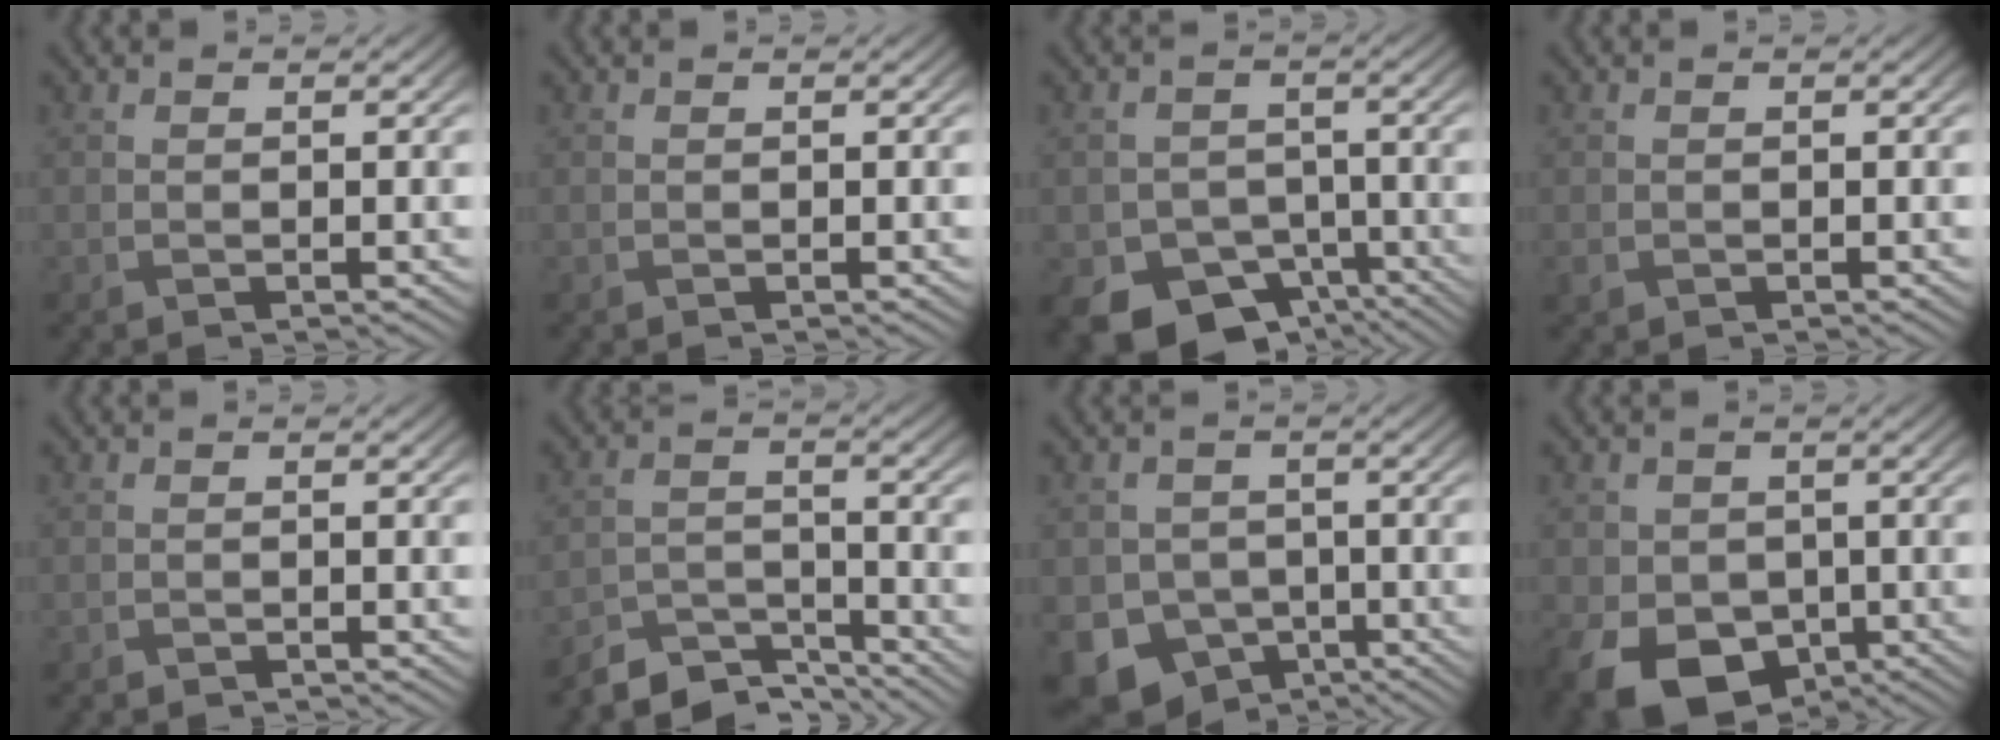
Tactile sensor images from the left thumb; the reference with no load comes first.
{"total": 0.0}
{"total": 10.5, "force": [-6.5, 7.1, 4.3], "torque": [-0.076, -0.027, -0.101]}
{"total": 0.9, "force": [-0.5, 0.7, 0.3], "torque": [-0.009, -0.007, -0.011]}
{"total": 0.8, "force": [-0.7, 0.2, 0.0], "torque": [-0.002, -0.003, -0.013]}
{"total": 6.1, "force": [-5.7, 1.6, 1.6], "torque": [-0.034, -0.007, -0.107]}
{"total": 10.1, "force": [-5.0, 8.1, 3.4], "torque": [-0.078, -0.037, -0.096]}
{"total": 10.8, "force": [-4.5, 8.0, 5.6], "torque": [-0.117, -0.048, -0.074]}